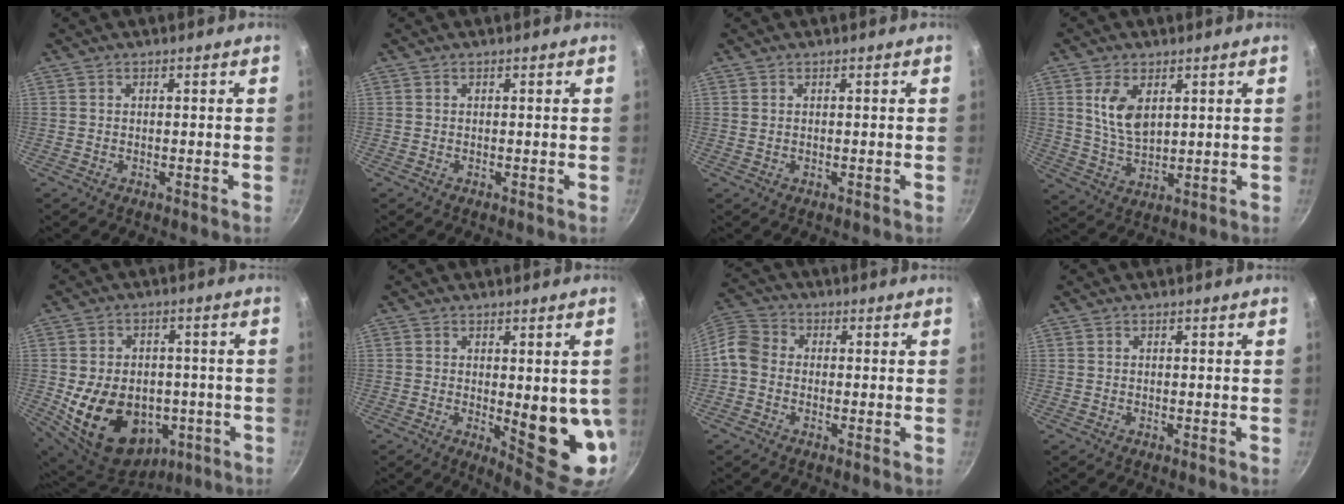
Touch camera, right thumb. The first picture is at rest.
{"total": 0.0}
{"total": 0.0}
{"total": 8.0, "force": [2.7, 4.5, 6.0], "torque": [-0.107, -0.022, 0.057]}
{"total": 19.9, "force": [-3.9, 15.0, 12.5], "torque": [-0.200, 0.019, -0.033]}
{"total": 11.0, "force": [-0.6, 3.6, 10.4], "torque": [-0.106, -0.024, 0.002]}
{"total": 6.3, "force": [-1.4, 5.2, 3.4], "torque": [-0.053, 0.022, -0.048]}
{"total": 0.0}